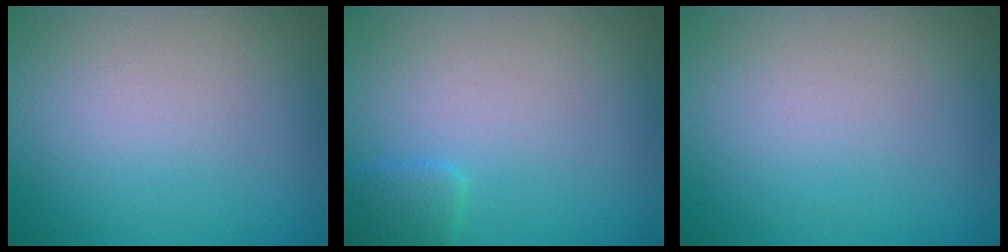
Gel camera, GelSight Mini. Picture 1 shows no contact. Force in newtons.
{"total": 1.4, "press": 1.4, "slide": 0.1}
{"total": 0.0}